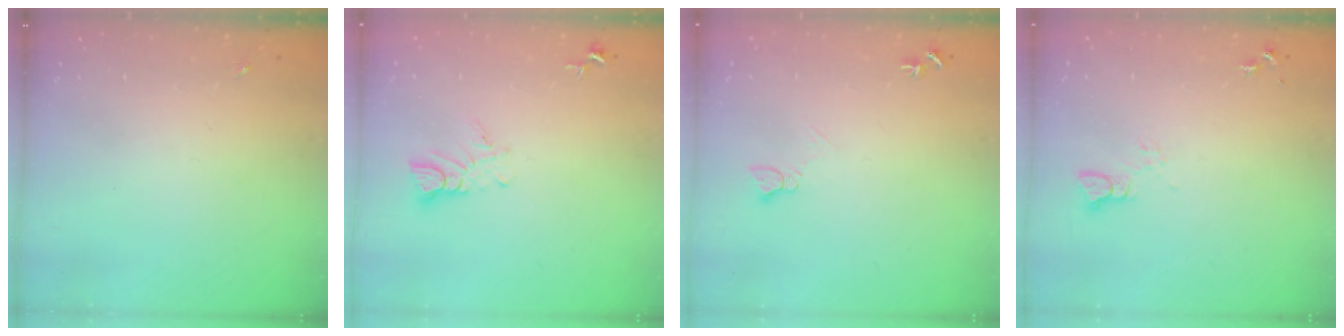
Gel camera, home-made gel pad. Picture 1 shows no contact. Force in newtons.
{"total": 5.0, "press": 5.0, "slide": 0.3}
{"total": 5.1, "press": 5.1, "slide": 0.6}
{"total": 3.2, "press": 3.2, "slide": 0.1}